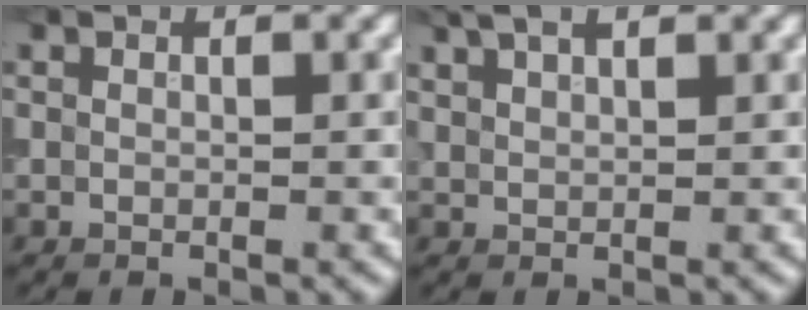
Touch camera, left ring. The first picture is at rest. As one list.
[{"total": 3.7, "force": [2.7, 1.3, 2.2], "torque": [-0.029, 0.018, 0.030]}]